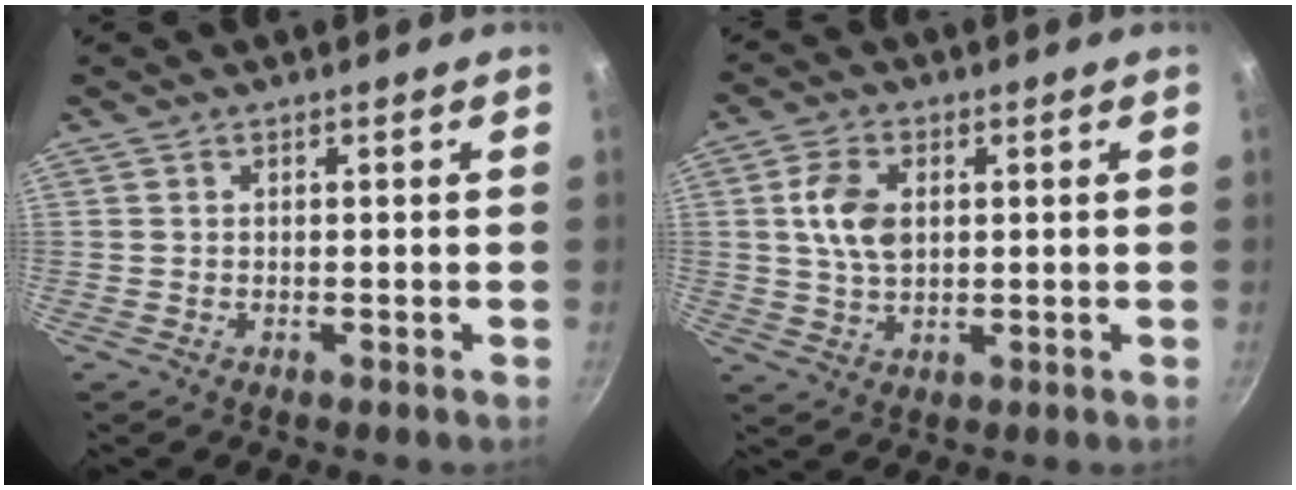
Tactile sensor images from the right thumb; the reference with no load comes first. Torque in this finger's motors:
{"motor_torque": [0.26, 0.12, 0.83, -0.58, 0.03]}